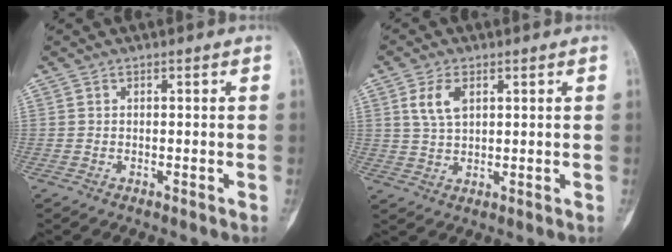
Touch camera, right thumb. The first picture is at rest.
{"total": 5.2, "force": [2.0, 3.0, 3.8], "torque": [-0.072, -0.005, 0.041]}